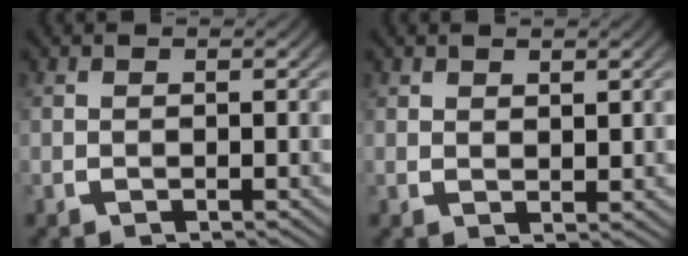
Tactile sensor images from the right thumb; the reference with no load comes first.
{"total": 1.1, "force": [1.0, 0.2, 0.2], "torque": [0.003, -0.003, 0.024]}